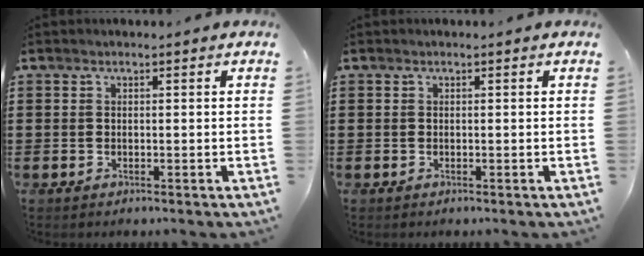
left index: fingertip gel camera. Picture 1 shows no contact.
{"total": 0.0}